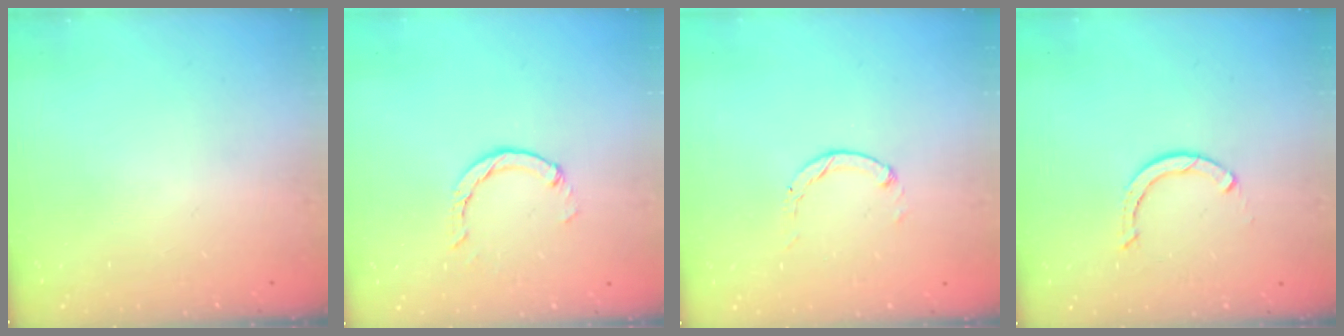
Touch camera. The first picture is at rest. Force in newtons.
{"total": 2.9, "press": 2.9, "slide": 0.4}
{"total": 0.7, "press": 0.6, "slide": 0.2}
{"total": 2.4, "press": 2.4, "slide": 0.0}